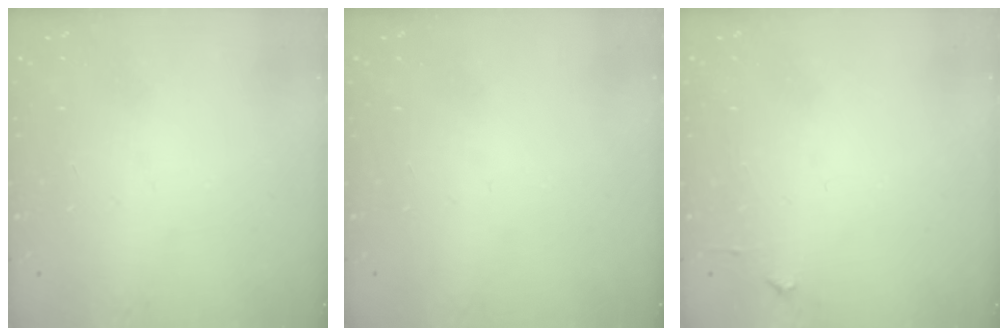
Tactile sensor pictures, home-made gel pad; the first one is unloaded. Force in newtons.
{"total": 0.0}
{"total": 3.0, "press": 3.0, "slide": 0.4}